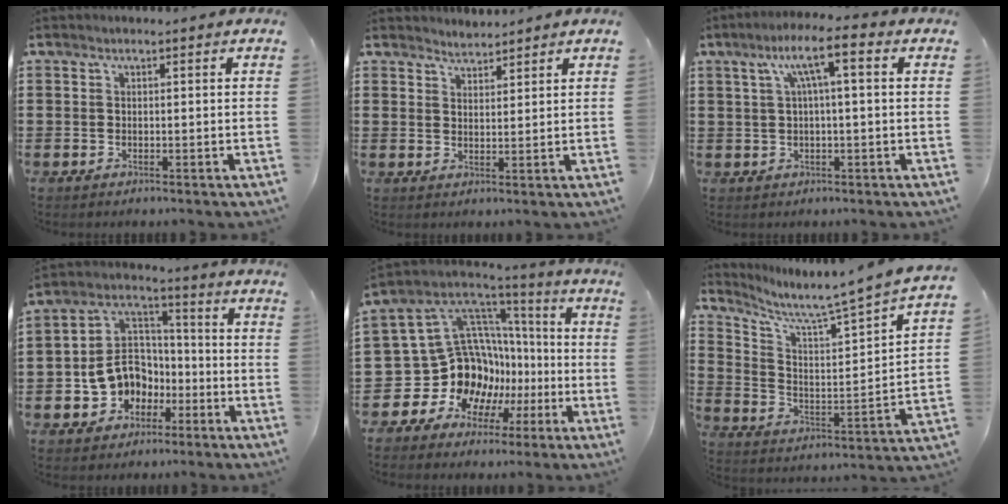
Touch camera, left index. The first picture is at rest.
{"total": 2.2, "force": [2.1, 0.1, -0.4], "torque": [0.002, -0.006, 0.042]}
{"total": 6.5, "force": [1.3, 0.9, 6.3], "torque": [-0.124, 0.009, 0.017]}
{"total": 8.7, "force": [-2.9, 7.7, 2.8], "torque": [-0.092, 0.010, -0.057]}
{"total": 13.8, "force": [-1.8, 12.9, 4.6], "torque": [-0.149, -0.038, 0.003]}
{"total": 4.6, "force": [4.1, -0.7, 2.0], "torque": [-0.062, -0.054, 0.057]}